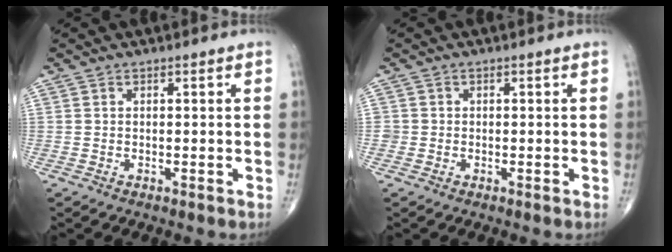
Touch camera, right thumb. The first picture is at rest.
{"total": 1.2, "force": [-0.2, 1.2, 0.0], "torque": [0.009, 0.006, -0.006]}